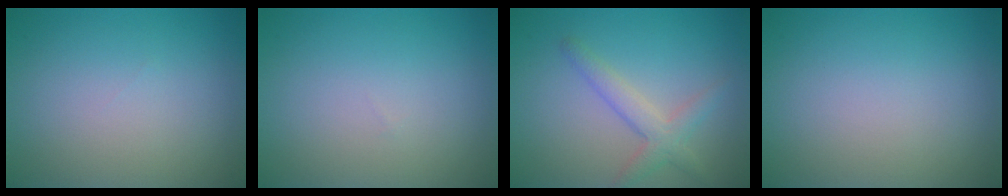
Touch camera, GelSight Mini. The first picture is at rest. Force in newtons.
{"total": 0.0}
{"total": 2.7, "press": 2.7, "slide": 0.1}
{"total": 0.0}